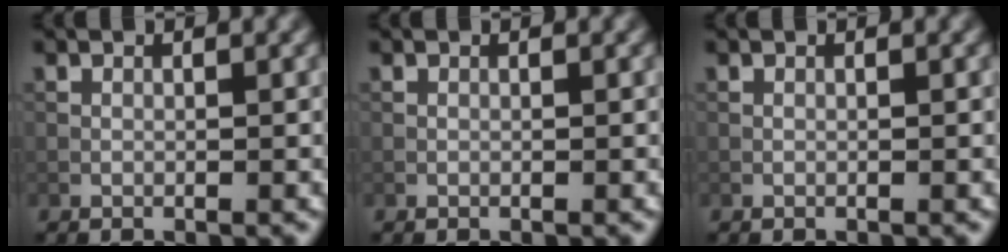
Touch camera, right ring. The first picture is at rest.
{"total": 0.0}
{"total": 0.0}